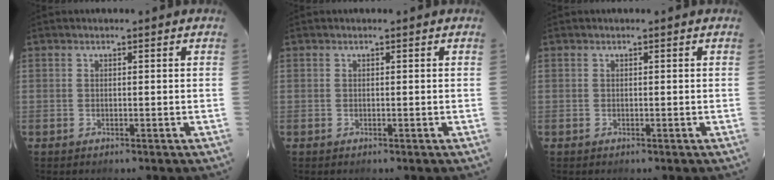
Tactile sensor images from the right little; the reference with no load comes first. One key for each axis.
{"total": 0.0}
{"total": 0.0}